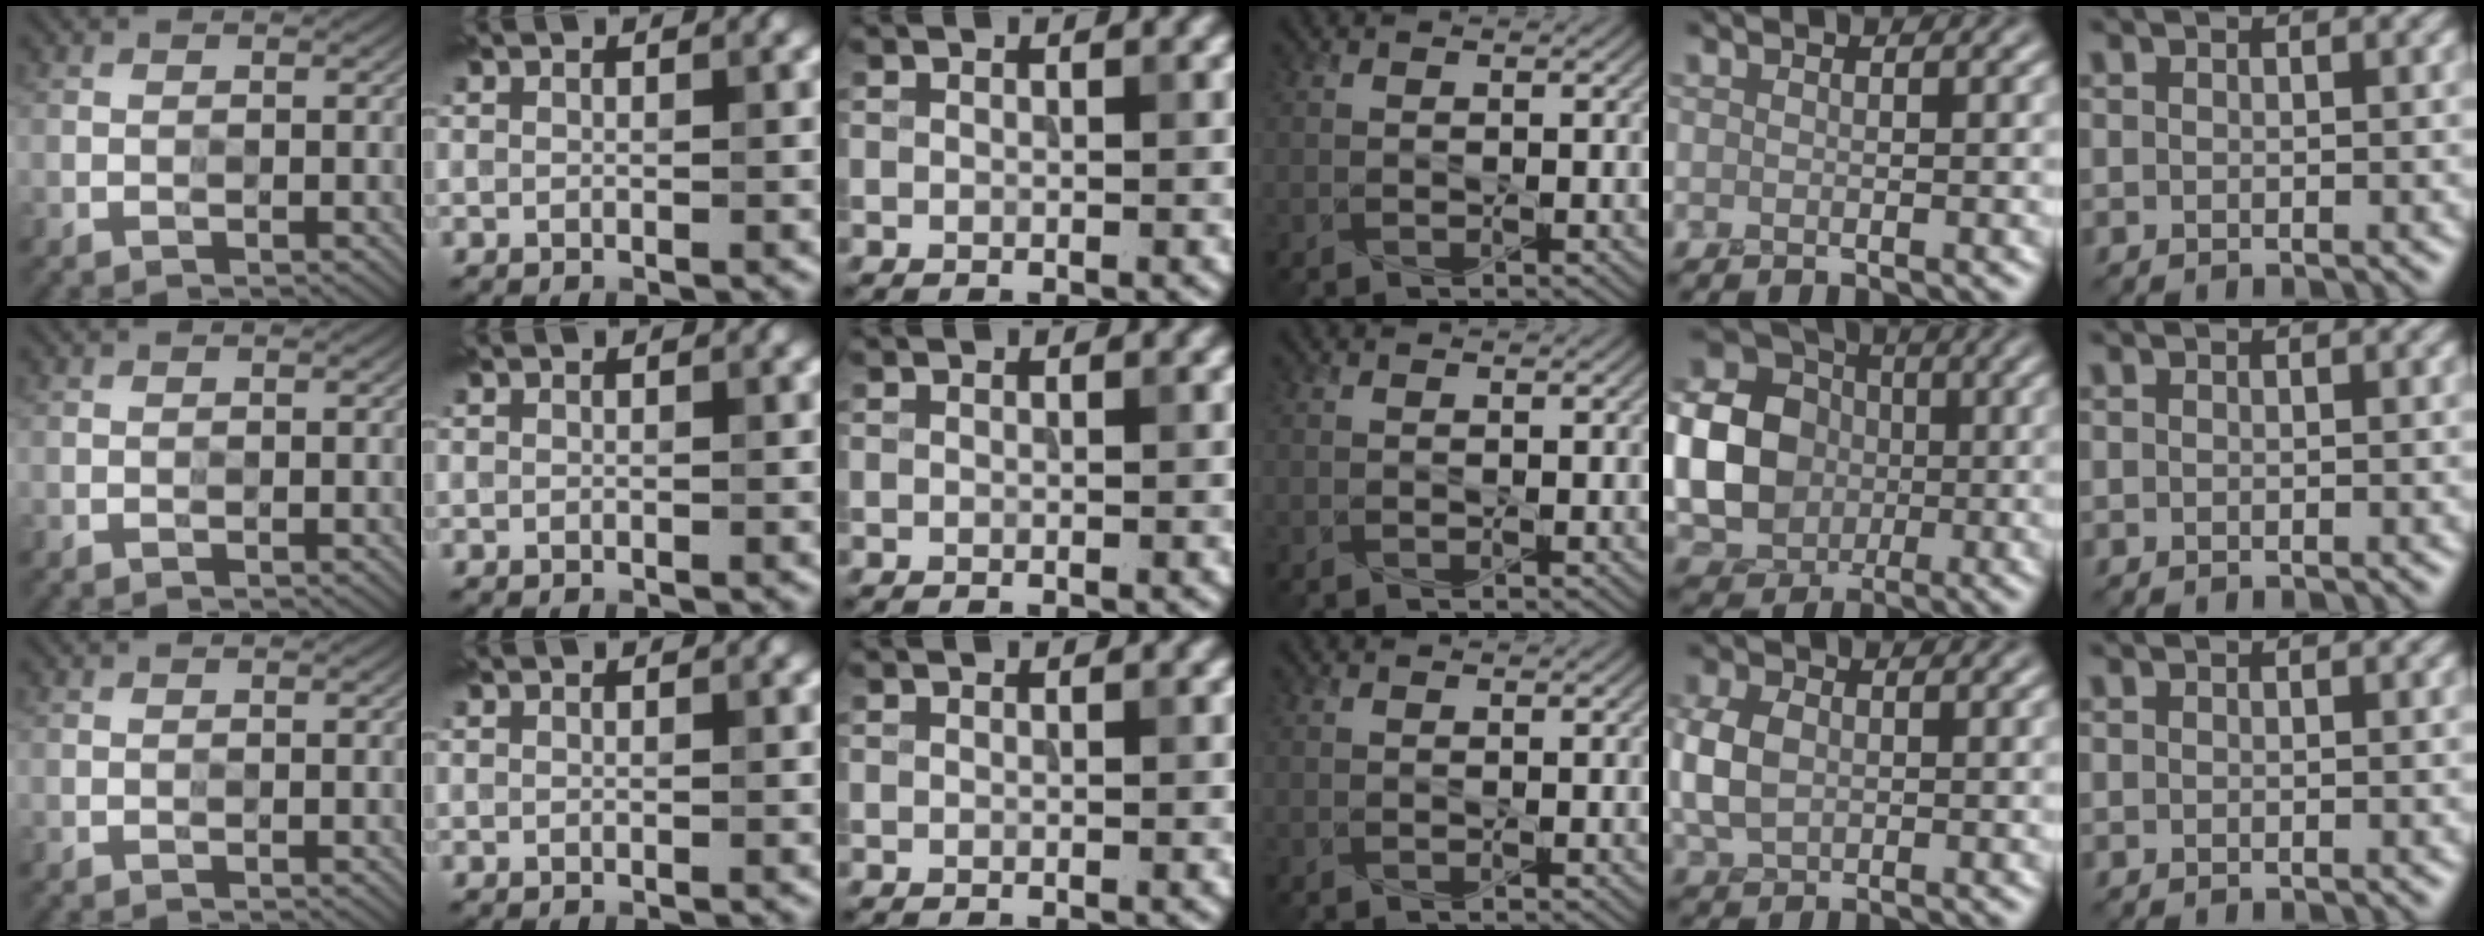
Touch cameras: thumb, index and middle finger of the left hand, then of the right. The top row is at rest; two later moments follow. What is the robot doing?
{"motion": "press", "object": "toy piano key"}